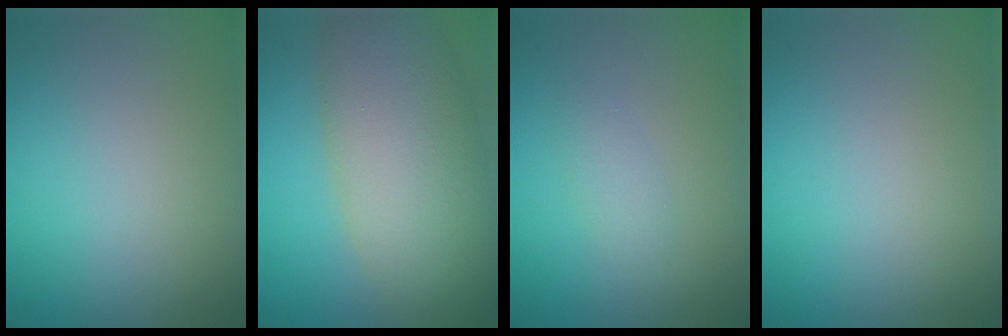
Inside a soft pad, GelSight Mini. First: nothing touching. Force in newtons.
{"total": 9.6, "press": 9.6, "slide": 0.5}
{"total": 1.3, "press": 1.3, "slide": 0.1}
{"total": 0.0}